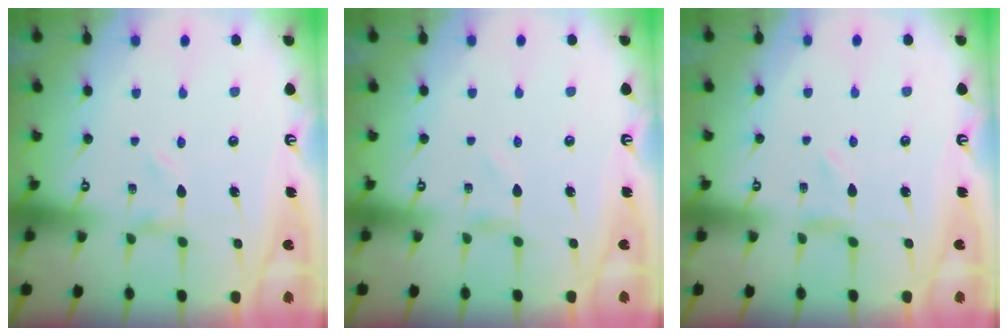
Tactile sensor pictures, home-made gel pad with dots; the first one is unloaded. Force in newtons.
{"total": 0.5, "press": 0.5, "slide": 0.1}
{"total": 0.0}